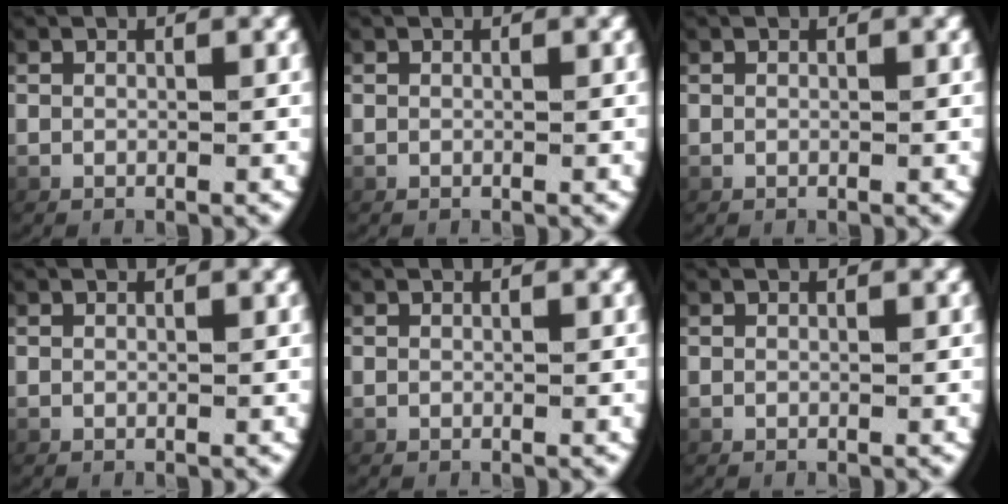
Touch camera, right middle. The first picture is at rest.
{"total": 0.0}
{"total": 0.0}
{"total": 0.0}
{"total": 0.0}
{"total": 0.0}